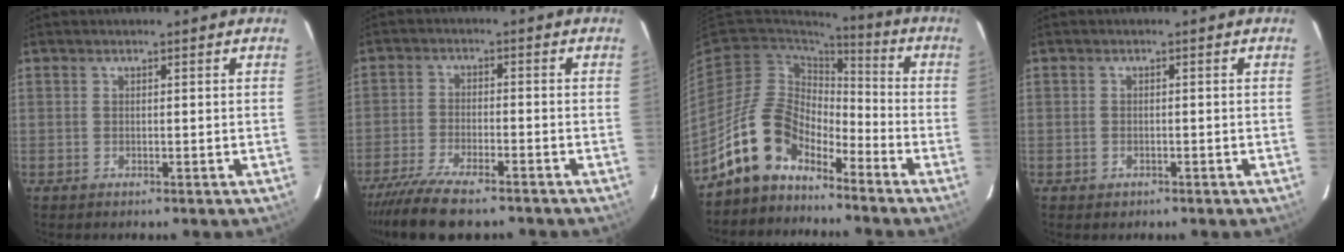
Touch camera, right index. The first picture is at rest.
{"total": 11.5, "force": [-9.5, 2.6, 6.0], "torque": [-0.142, -0.031, -0.168]}
{"total": 12.3, "force": [-9.3, 6.1, 5.2], "torque": [-0.101, 0.026, -0.175]}
{"total": 1.3, "force": [-0.7, 1.0, 0.3], "torque": [-0.004, 0.003, -0.007]}